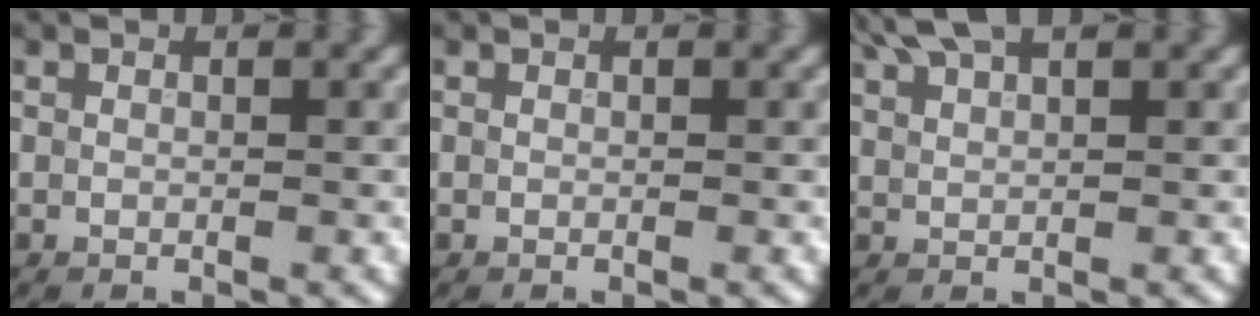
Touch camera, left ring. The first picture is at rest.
{"total": 0.0}
{"total": 3.5, "force": [2.9, 0.8, 1.9], "torque": [-0.034, 0.009, 0.051]}